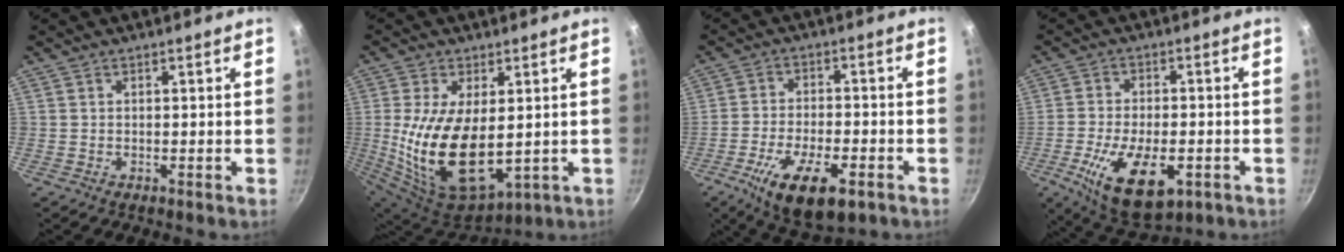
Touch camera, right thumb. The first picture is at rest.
{"total": 17.6, "force": [0.1, 9.5, 14.9], "torque": [-0.281, -0.020, 0.020]}
{"total": 14.3, "force": [-6.8, 5.8, 11.1], "torque": [-0.188, 0.016, -0.113]}
{"total": 15.7, "force": [-5.5, 7.8, 12.5], "torque": [-0.209, 0.004, -0.083]}